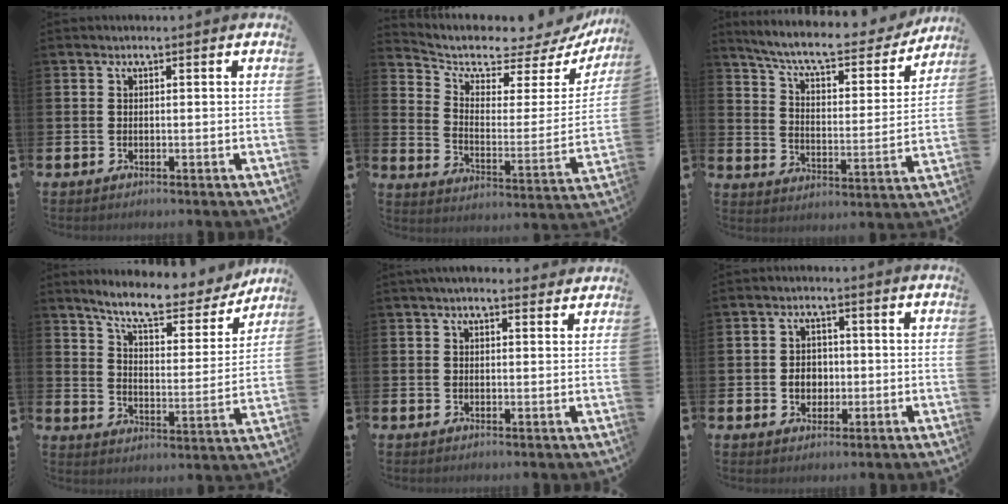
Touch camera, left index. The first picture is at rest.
{"total": 5.6, "force": [5.1, 2.2, 0.9], "torque": [-0.044, -0.052, 0.078]}
{"total": 8.6, "force": [7.7, 1.6, 3.5], "torque": [-0.093, -0.052, 0.126]}
{"total": 8.7, "force": [7.8, 1.6, 3.4], "torque": [-0.082, -0.054, 0.130]}
{"total": 2.2, "force": [2.0, 0.4, 0.8], "torque": [-0.006, -0.006, 0.034]}
{"total": 3.2, "force": [-0.4, 2.7, 1.7], "torque": [-0.016, -0.001, -0.017]}